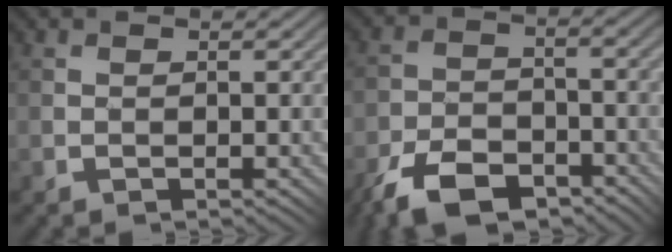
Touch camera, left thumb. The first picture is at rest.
{"total": 9.0, "force": [-6.5, 4.1, 4.6], "torque": [-0.096, -0.009, -0.124]}